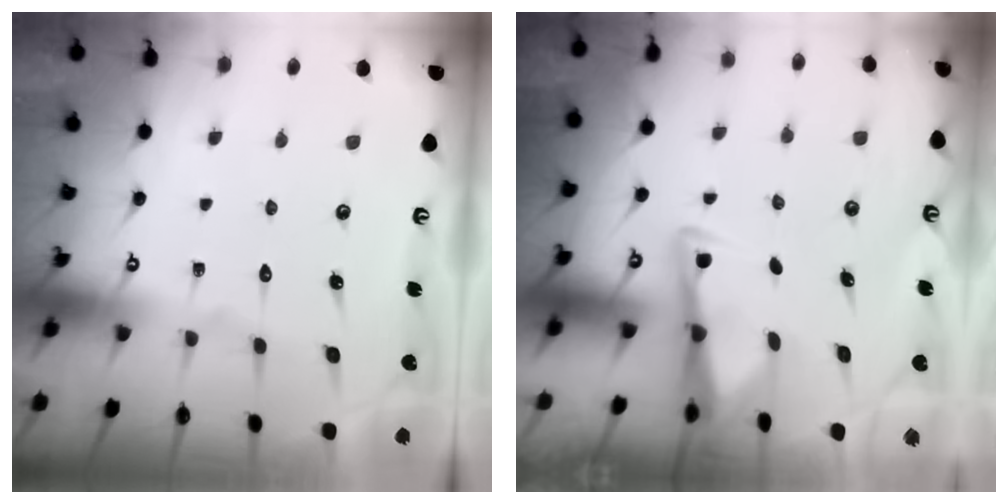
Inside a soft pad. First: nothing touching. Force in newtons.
{"total": 3.1, "press": 3.1, "slide": 0.3}